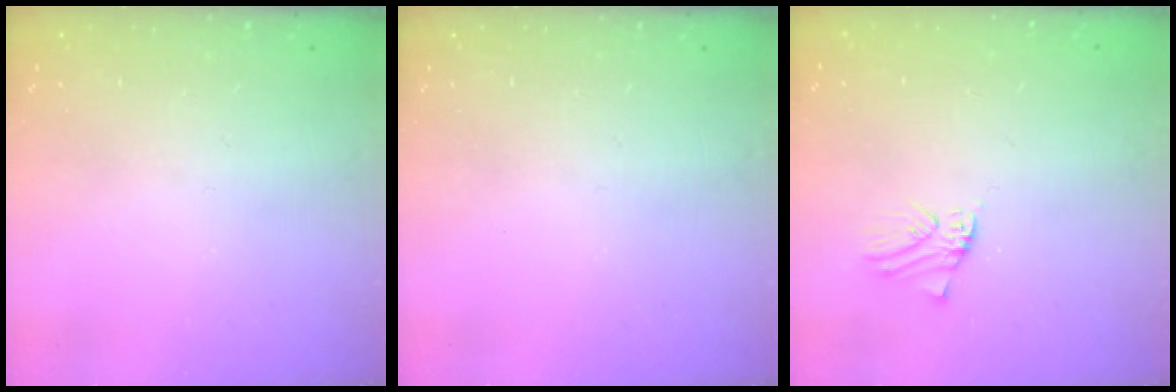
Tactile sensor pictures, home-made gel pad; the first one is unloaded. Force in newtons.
{"total": 0.0}
{"total": 0.7, "press": 0.7, "slide": 0.0}